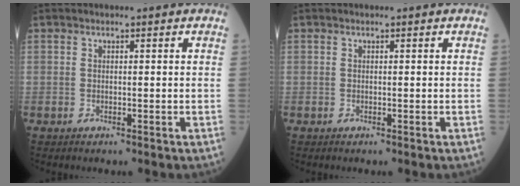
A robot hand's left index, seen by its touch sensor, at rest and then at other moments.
{"total": 0.0}